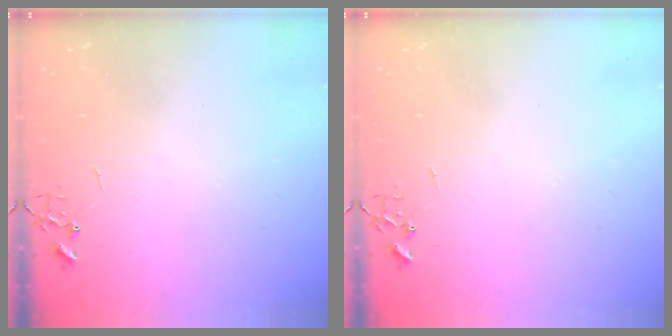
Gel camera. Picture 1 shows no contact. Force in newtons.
{"total": 0.0}